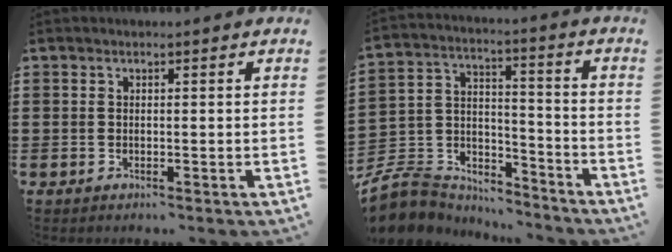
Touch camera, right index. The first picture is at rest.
{"total": 7.1, "force": [-6.5, 2.8, 0.4], "torque": [-0.031, 0.004, -0.131]}